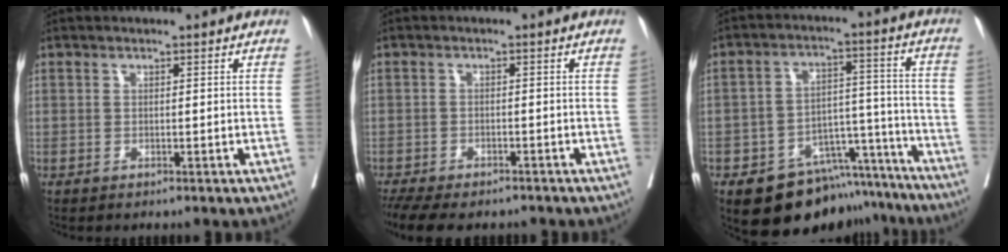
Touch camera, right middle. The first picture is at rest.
{"total": 11.4, "force": [-9.4, 4.0, 5.2], "torque": [-0.104, -0.007, -0.130]}
{"total": 11.1, "force": [-8.3, 6.2, 4.1], "torque": [-0.025, 0.053, -0.109]}